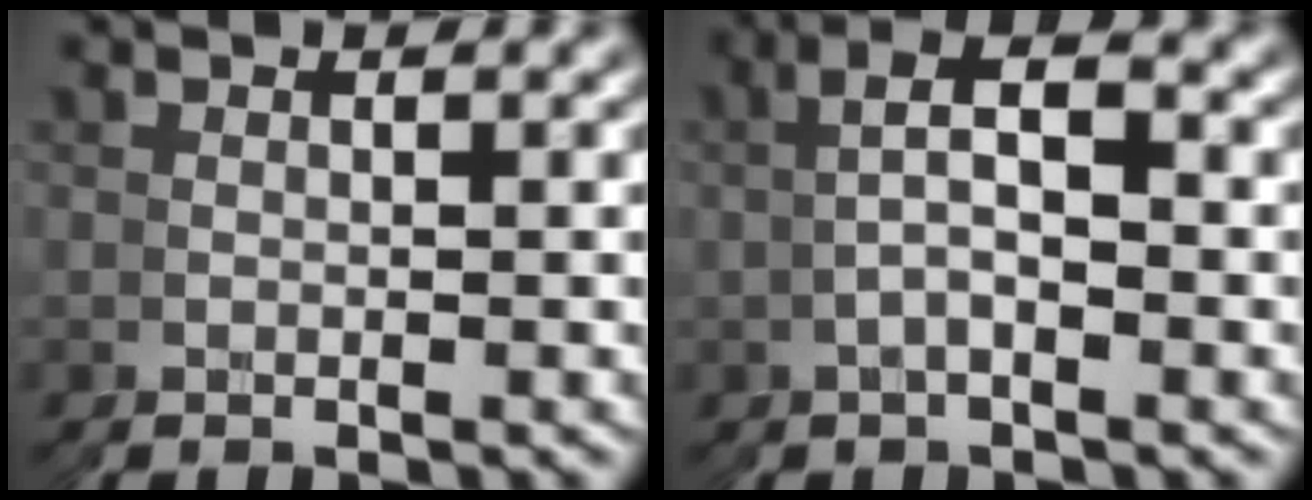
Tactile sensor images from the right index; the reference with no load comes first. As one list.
[{"total": 6.0, "force": [1.4, 3.6, 4.6], "torque": [-0.061, 0.014, 0.006]}]